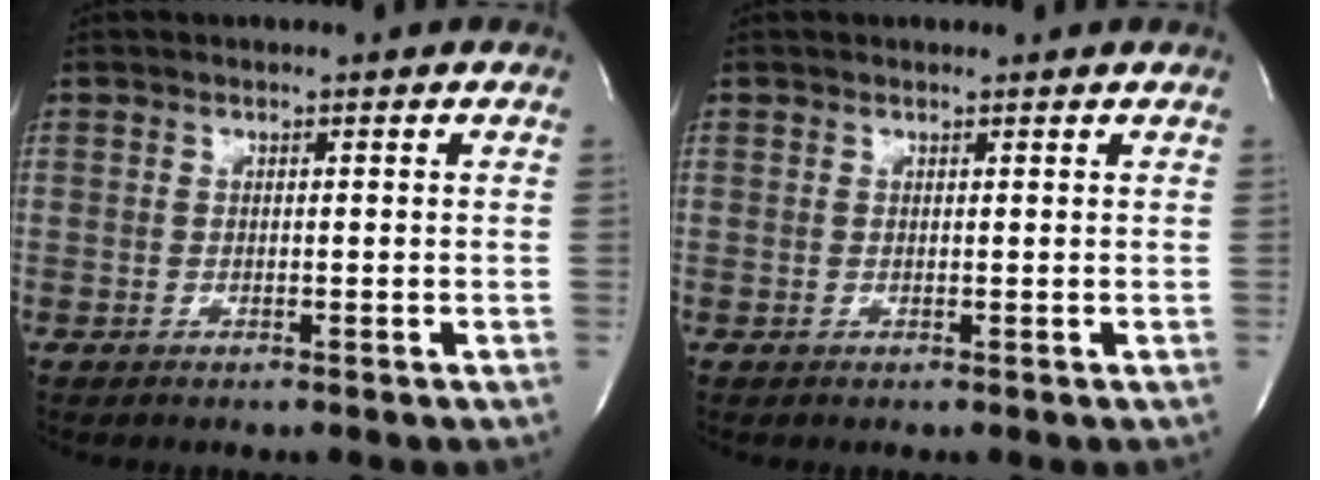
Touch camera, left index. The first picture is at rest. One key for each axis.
{"total": 2.0, "fx": 1.9, "fy": 0.2, "fz": 0.4, "tx": -0.015, "ty": 0.010, "tz": 0.022}